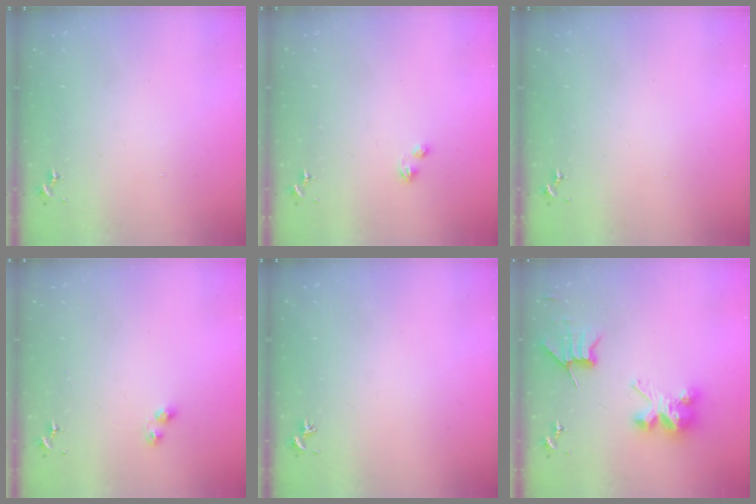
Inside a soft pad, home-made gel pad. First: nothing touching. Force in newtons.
{"total": 3.4, "press": 3.4, "slide": 0.5}
{"total": 0.0}
{"total": 2.8, "press": 2.7, "slide": 0.4}
{"total": 0.0}
{"total": 8.3, "press": 8.3, "slide": 0.4}